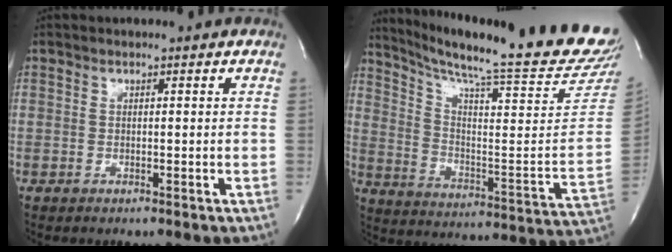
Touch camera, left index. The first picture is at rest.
{"total": 25.9, "force": [22.9, -0.4, 11.9], "torque": [-0.191, -0.104, 0.312]}